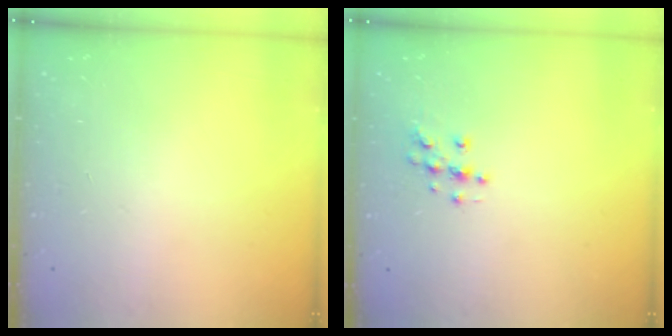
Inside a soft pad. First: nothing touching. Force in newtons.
{"total": 5.0, "press": 4.7, "slide": 1.6}